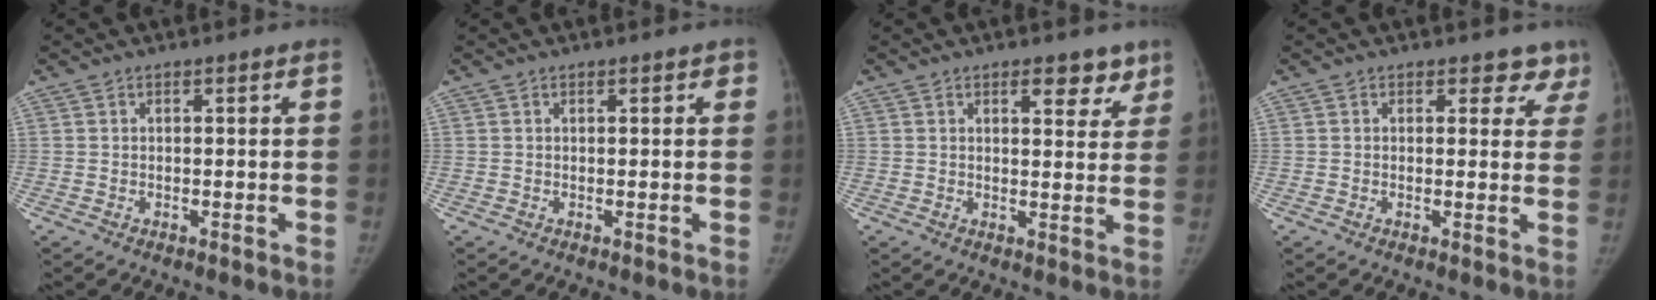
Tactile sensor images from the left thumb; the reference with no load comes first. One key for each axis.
{"total": 0.9, "fx": 0.5, "fy": 0.4, "fz": 0.6, "tx": -0.004, "ty": 0.000, "tz": 0.004}
{"total": 5.5, "fx": 3.6, "fy": 2.6, "fz": 3.2, "tx": -0.008, "ty": -0.019, "tz": 0.045}
{"total": 4.3, "fx": 3.4, "fy": 2.5, "fz": 0.5, "tx": 0.037, "ty": -0.017, "tz": 0.019}